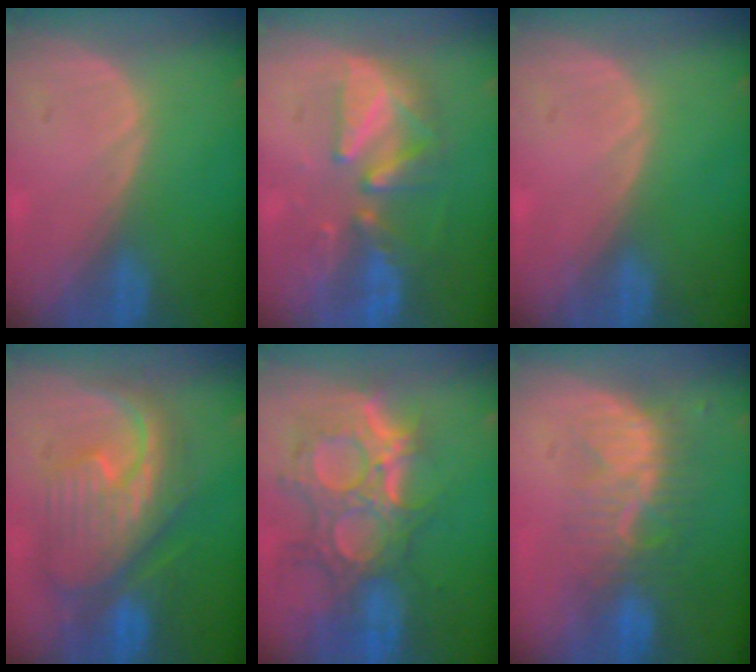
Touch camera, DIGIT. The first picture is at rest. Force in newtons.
{"total": 8.1, "press": 7.9, "slide": 1.9}
{"total": 0.0}
{"total": 11.1, "press": 11.1, "slide": 1.1}
{"total": 12.1, "press": 10.8, "slide": 5.4}
{"total": 8.2, "press": 7.4, "slide": 3.6}